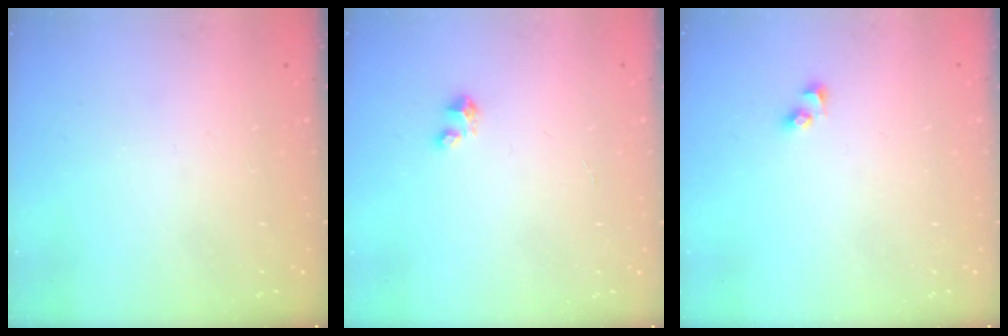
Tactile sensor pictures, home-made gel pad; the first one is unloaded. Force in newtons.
{"total": 2.1, "press": 2.1, "slide": 0.1}
{"total": 2.5, "press": 2.5, "slide": 0.3}